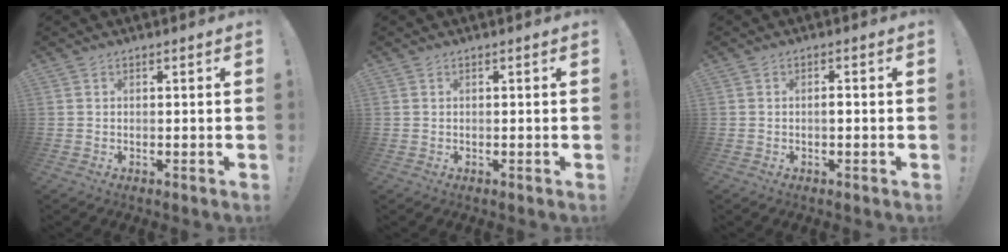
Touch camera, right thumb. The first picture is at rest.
{"total": 0.0}
{"total": 1.3, "force": [-0.5, 0.2, 1.2], "torque": [-0.017, 0.002, -0.012]}